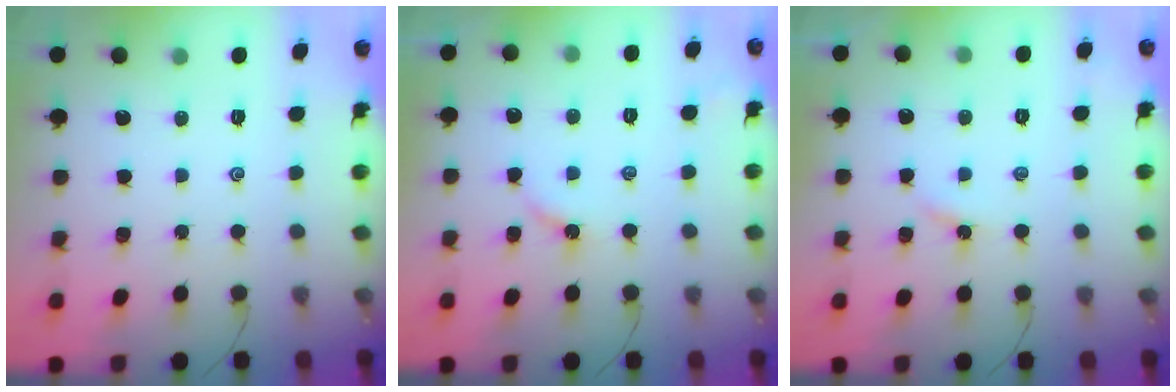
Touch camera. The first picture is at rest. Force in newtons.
{"total": 3.3, "press": 3.2, "slide": 0.5}
{"total": 2.7, "press": 2.7, "slide": 0.3}